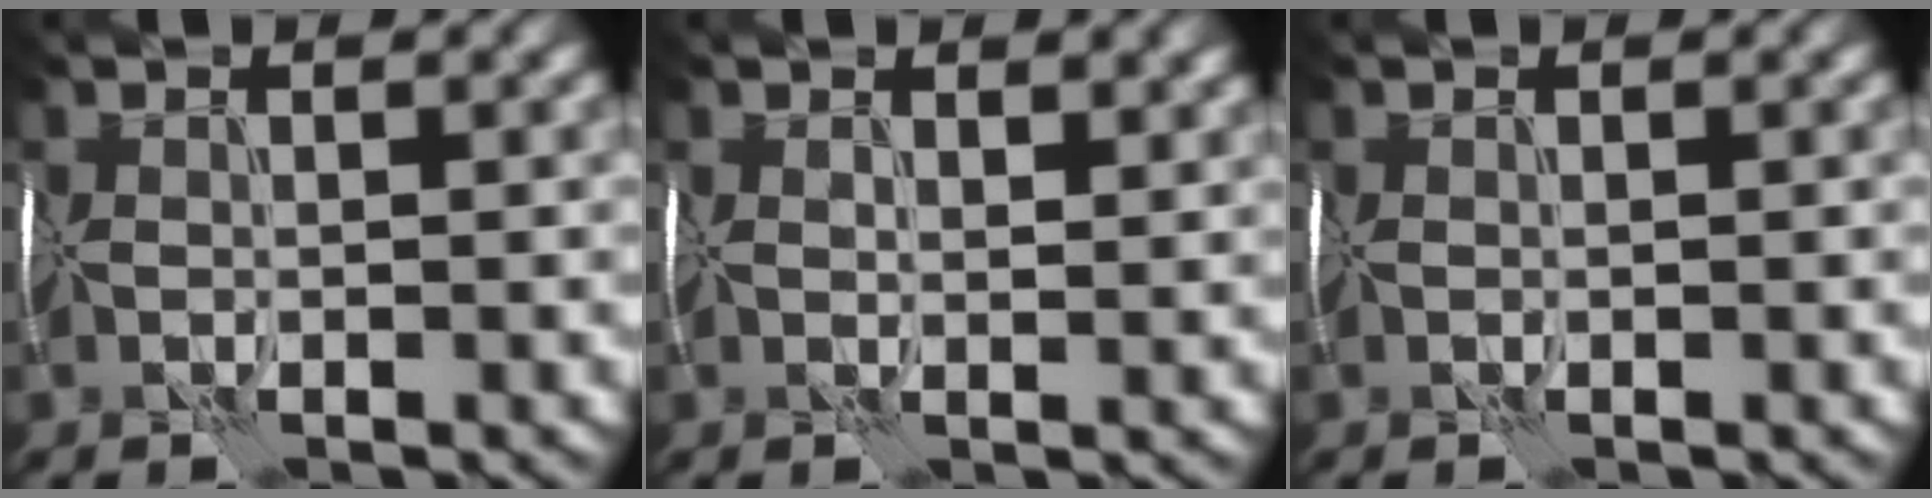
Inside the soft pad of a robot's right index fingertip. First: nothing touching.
{"total": 2.3, "force": [1.4, 1.1, 1.5], "torque": [-0.019, 0.002, 0.020]}
{"total": 0.0}